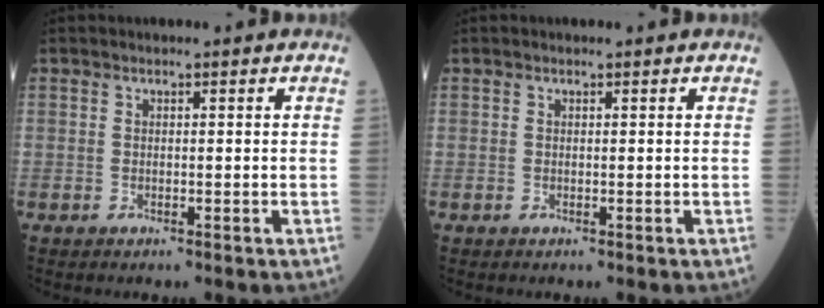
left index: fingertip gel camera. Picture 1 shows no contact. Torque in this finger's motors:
{"motor_torque": [-0.04, 0.04, 0.00, -0.01]}